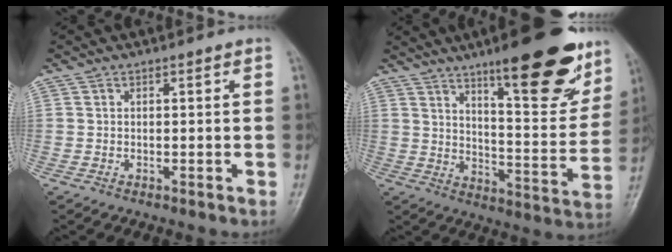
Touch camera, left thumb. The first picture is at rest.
{"total": 21.0, "force": [13.1, 5.7, 15.3], "torque": [-0.167, -0.069, 0.194]}